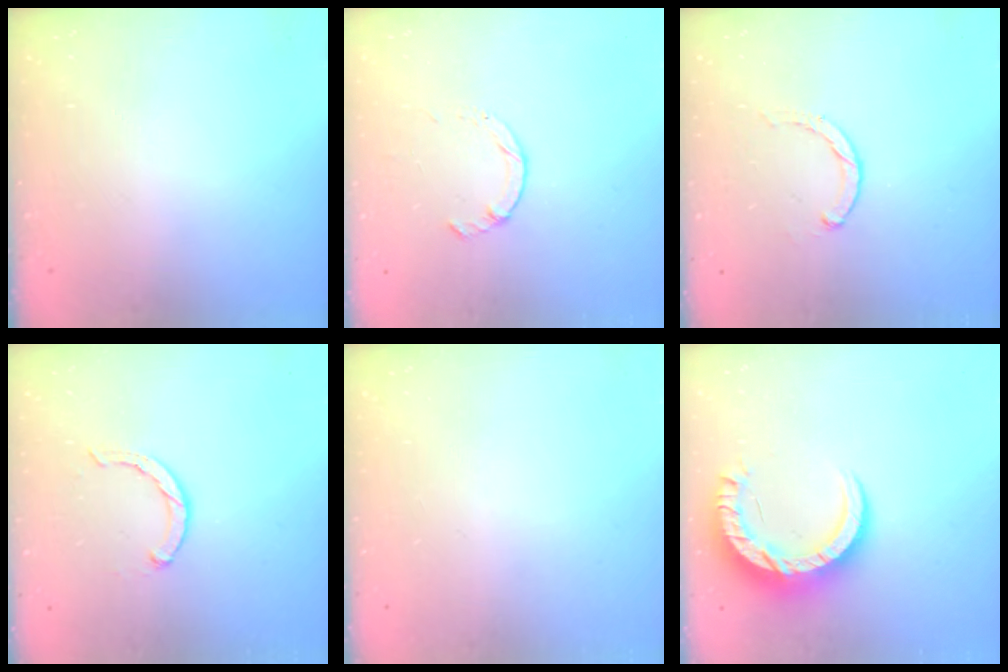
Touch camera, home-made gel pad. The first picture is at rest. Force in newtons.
{"total": 1.0, "press": 1.0, "slide": 0.3}
{"total": 0.6, "press": 0.6, "slide": 0.2}
{"total": 2.5, "press": 2.5, "slide": 0.4}
{"total": 0.0}
{"total": 11.9, "press": 11.8, "slide": 0.9}